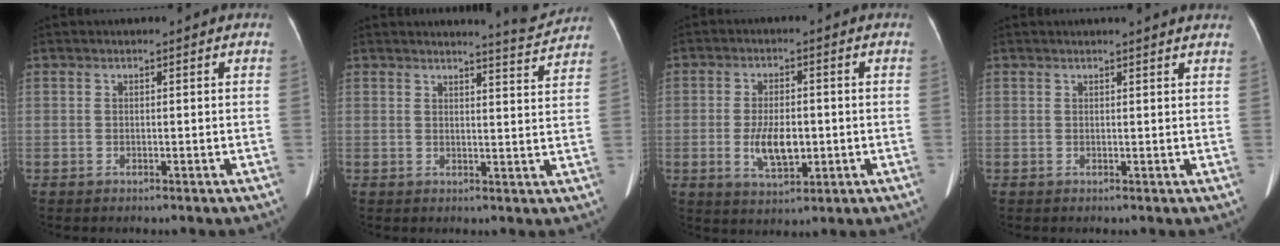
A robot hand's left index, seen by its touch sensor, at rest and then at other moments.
{"total": 4.7, "force": [4.6, -0.8, 0.1], "torque": [-0.014, -0.024, 0.053]}
{"total": 6.6, "force": [-1.2, 3.0, 5.8], "torque": [-0.114, -0.003, -0.012]}
{"total": 5.2, "force": [4.9, -0.1, 1.6], "torque": [-0.019, 0.011, 0.043]}